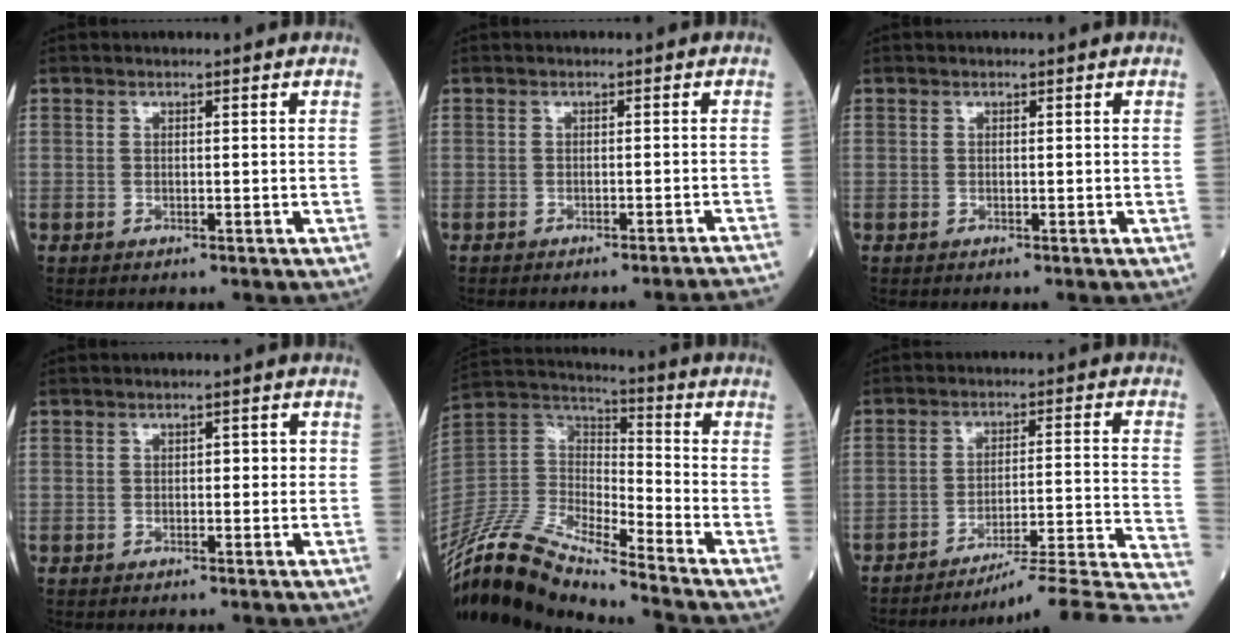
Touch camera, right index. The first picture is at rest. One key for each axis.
{"total": 7.0, "fx": -6.7, "fy": -1.6, "fz": 1.3, "tx": 0.000, "ty": -0.016, "tz": -0.076}
{"total": 0.0}
{"total": 2.0, "fx": 0.0, "fy": 1.0, "fz": 1.7, "tx": -0.019, "ty": 0.009, "tz": -0.002}
{"total": 16.7, "fx": -14.5, "fy": 1.9, "fz": 8.1, "tx": -0.172, "ty": 0.020, "tz": -0.279}
{"total": 19.8, "fx": -18.3, "fy": -2.4, "fz": 7.1, "tx": -0.032, "ty": 0.008, "tz": -0.242}